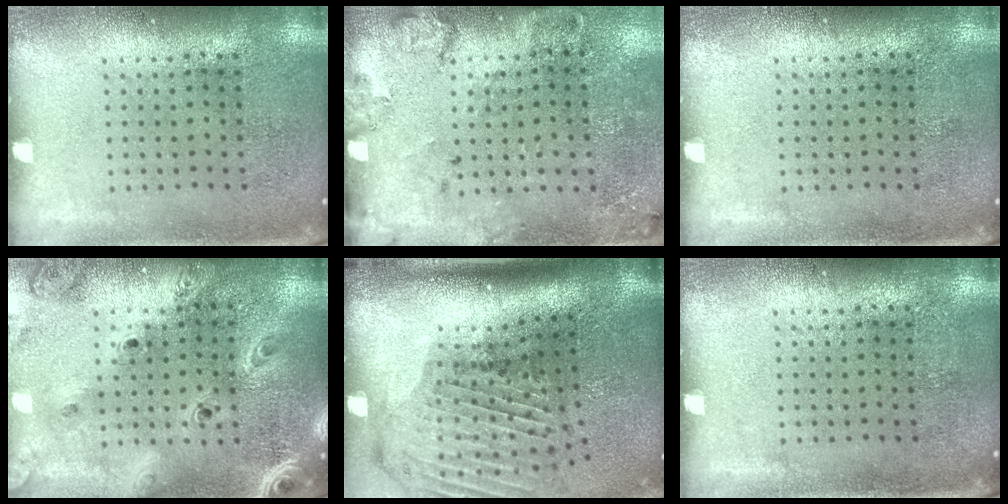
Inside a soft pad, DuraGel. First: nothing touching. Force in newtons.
{"total": 2.1, "press": 1.5, "slide": 1.5}
{"total": 0.0}
{"total": 2.8, "press": 2.3, "slide": 1.5}
{"total": 2.4, "press": 1.8, "slide": 1.6}
{"total": 0.0}